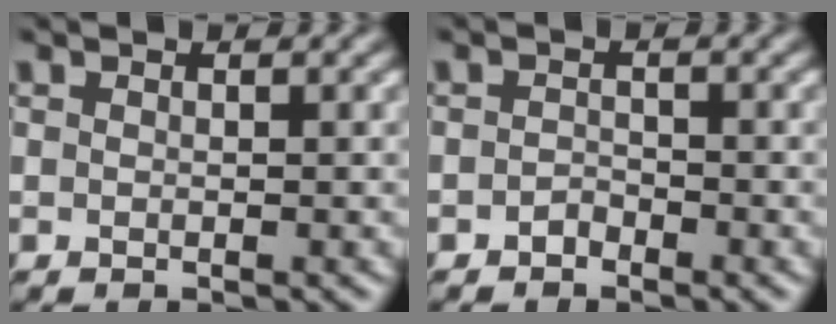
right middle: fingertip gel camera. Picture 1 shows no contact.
{"total": 0.9, "force": [-0.7, 0.6, 0.3], "torque": [-0.005, 0.002, -0.013]}